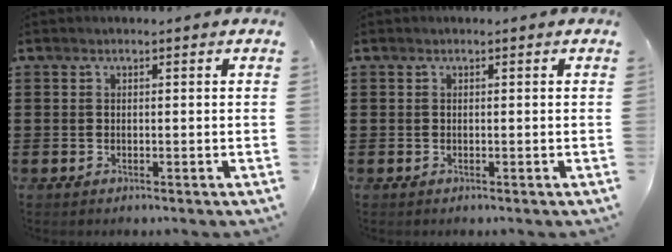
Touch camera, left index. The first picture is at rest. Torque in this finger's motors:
{"motor_torque": [-0.02, 0.13, 0.00, -0.01]}